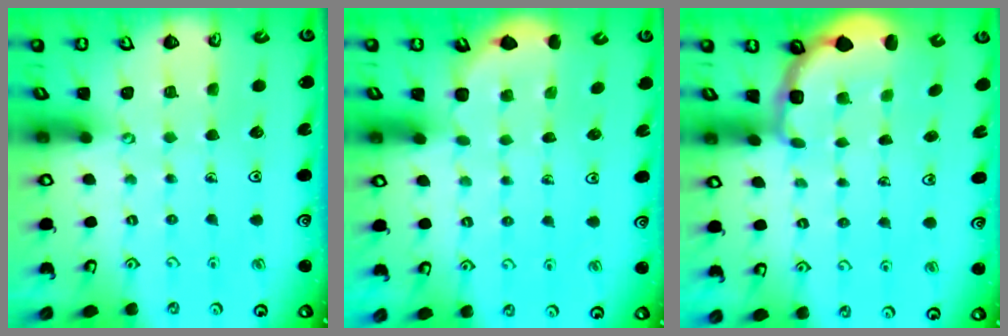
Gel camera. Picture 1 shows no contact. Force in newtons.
{"total": 2.3, "press": 1.8, "slide": 1.4}
{"total": 3.0, "press": 2.0, "slide": 2.3}